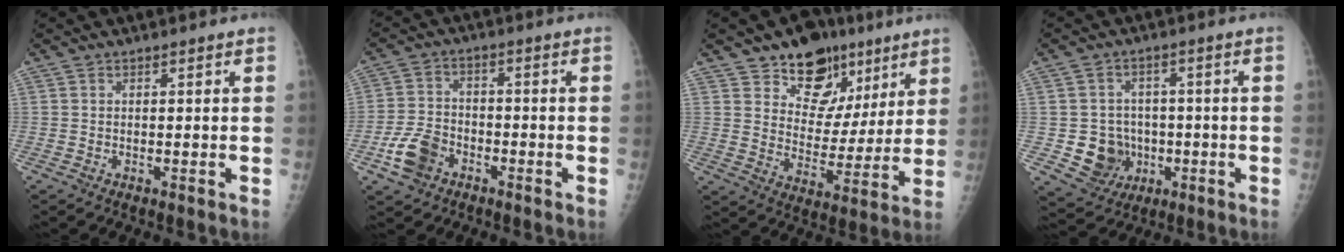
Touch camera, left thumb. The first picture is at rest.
{"total": 7.7, "force": [-3.8, 5.4, 3.9], "torque": [-0.073, 0.019, -0.070]}
{"total": 15.4, "force": [9.5, 10.2, 6.4], "torque": [-0.036, -0.038, 0.150]}
{"total": 8.7, "force": [-1.7, 8.0, 3.0], "torque": [-0.015, 0.010, -0.017]}